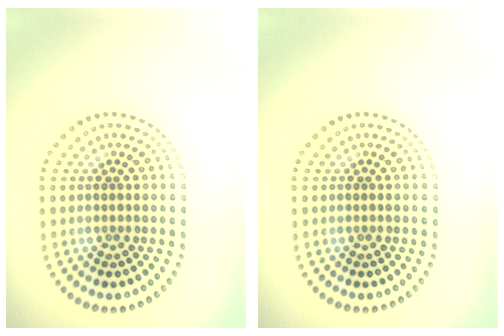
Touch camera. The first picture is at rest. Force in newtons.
{"total": 0.0}